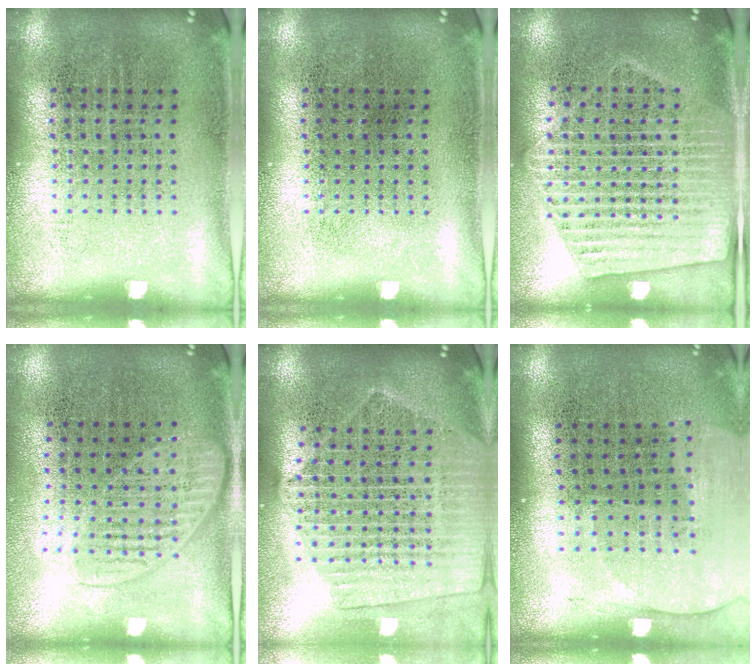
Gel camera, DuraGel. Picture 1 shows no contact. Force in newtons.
{"total": 0.0}
{"total": 2.0, "press": 1.8, "slide": 0.9}
{"total": 1.4, "press": 1.3, "slide": 0.6}
{"total": 2.2, "press": 1.9, "slide": 1.1}
{"total": 1.4, "press": 1.3, "slide": 0.5}